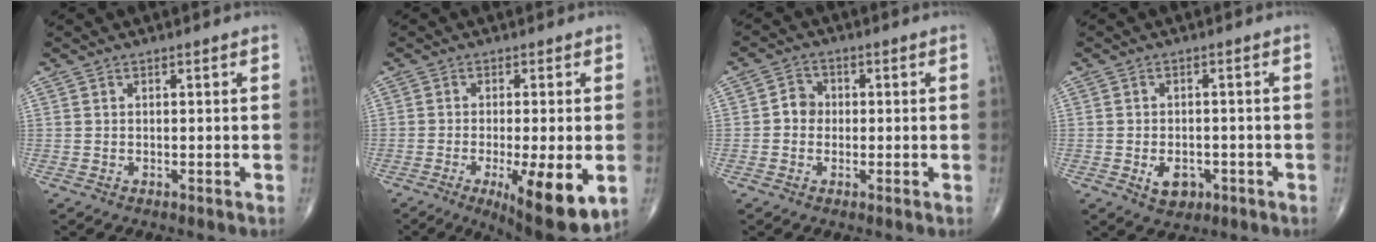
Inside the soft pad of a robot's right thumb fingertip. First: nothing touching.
{"total": 13.5, "force": [-4.1, 3.3, 12.4], "torque": [-0.170, -0.020, -0.052]}
{"total": 3.5, "force": [-0.3, 3.2, 1.5], "torque": [-0.007, 0.011, -0.014]}
{"total": 4.5, "force": [-1.7, 3.0, 2.8], "torque": [-0.034, 0.006, -0.020]}